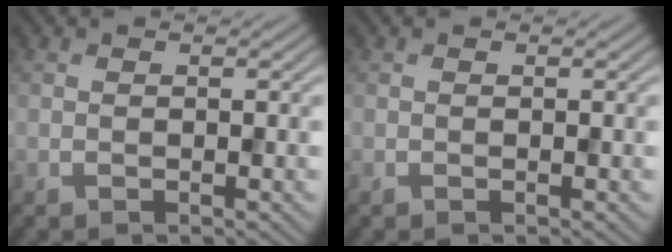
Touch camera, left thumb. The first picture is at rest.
{"total": 0.0}